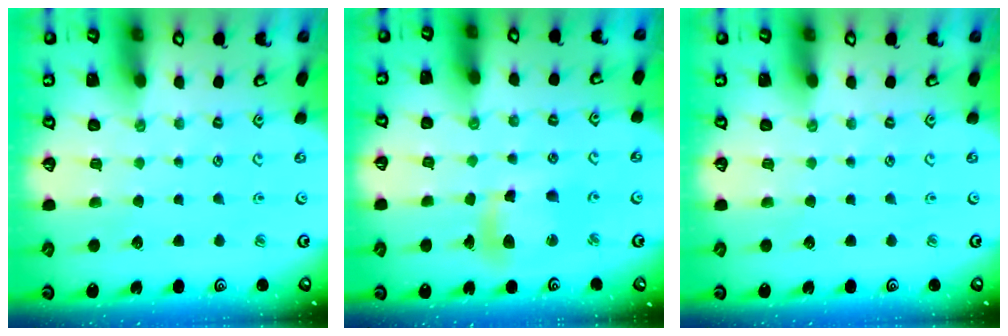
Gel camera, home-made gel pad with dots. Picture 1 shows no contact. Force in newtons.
{"total": 11.1, "press": 11.0, "slide": 1.2}
{"total": 0.0}